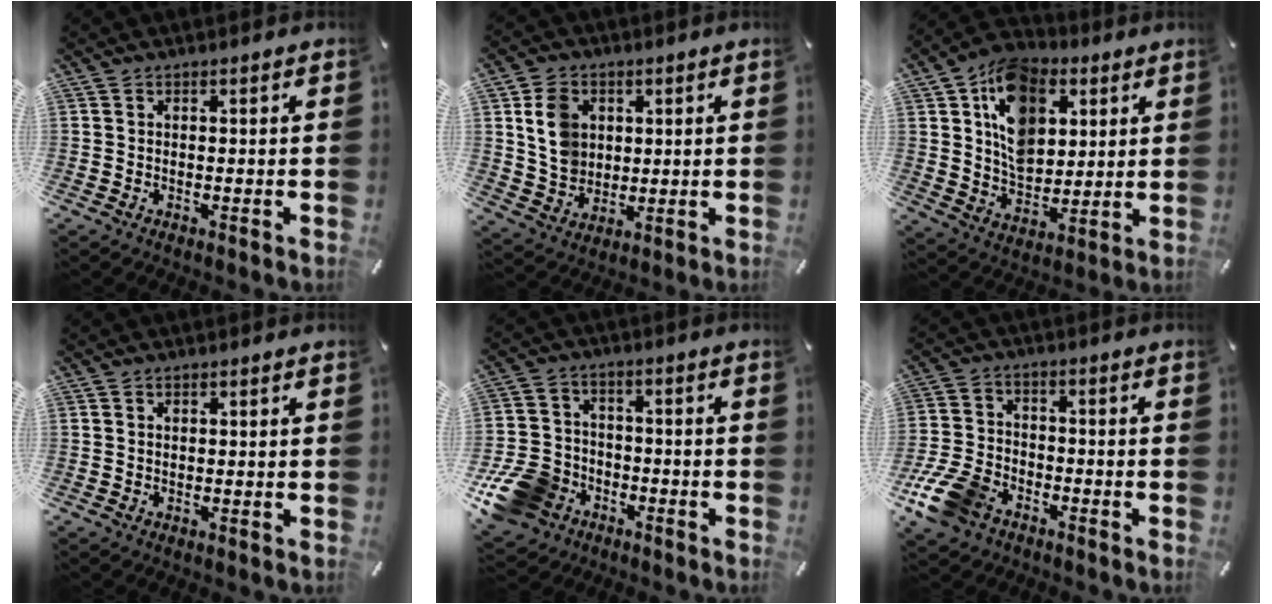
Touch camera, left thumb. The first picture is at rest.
{"total": 9.0, "force": [2.3, 7.8, 3.9], "torque": [-0.069, 0.006, 0.044]}
{"total": 15.4, "force": [5.8, 11.3, 8.7], "torque": [-0.155, -0.009, 0.112]}
{"total": 0.9, "force": [0.4, 0.6, 0.5], "torque": [-0.010, 0.004, 0.006]}
{"total": 13.5, "force": [-6.3, 10.7, 5.4], "torque": [-0.113, 0.046, -0.109]}
{"total": 11.2, "force": [-6.6, 7.1, 5.6], "torque": [-0.121, 0.034, -0.121]}